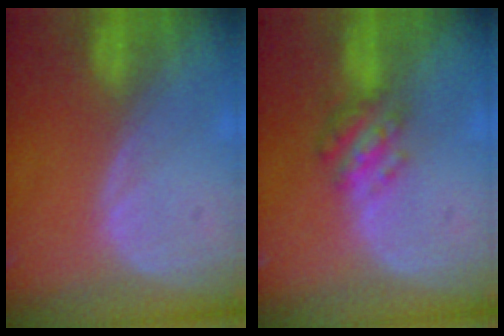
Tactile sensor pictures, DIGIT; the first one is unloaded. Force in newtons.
{"total": 4.7, "press": 4.7, "slide": 0.4}